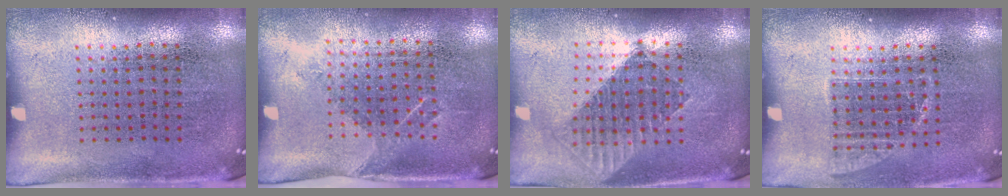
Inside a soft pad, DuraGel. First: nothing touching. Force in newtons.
{"total": 1.1, "press": 0.9, "slide": 0.7}
{"total": 1.5, "press": 1.3, "slide": 0.8}
{"total": 0.9, "press": 0.7, "slide": 0.4}